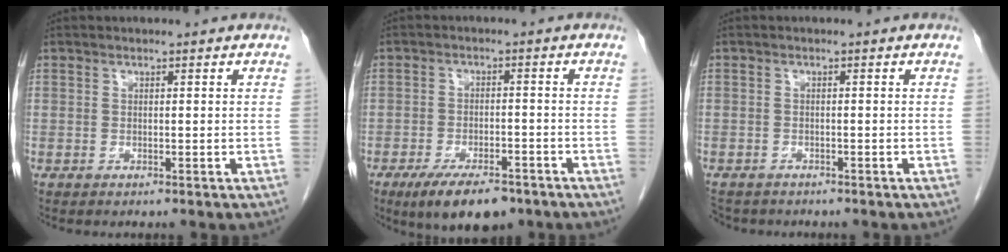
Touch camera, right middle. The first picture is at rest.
{"total": 9.2, "force": [-6.4, 3.4, 5.6], "torque": [-0.092, -0.009, -0.101]}
{"total": 5.1, "force": [-4.2, 2.6, 1.3], "torque": [-0.023, -0.002, -0.061]}